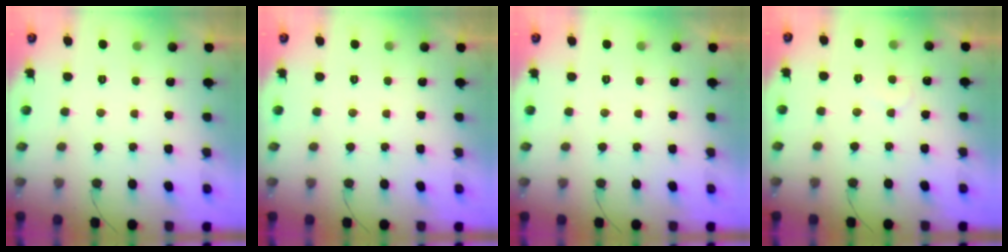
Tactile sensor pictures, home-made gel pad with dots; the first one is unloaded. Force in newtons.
{"total": 0.0}
{"total": 0.0}
{"total": 3.7, "press": 3.7, "slide": 0.3}